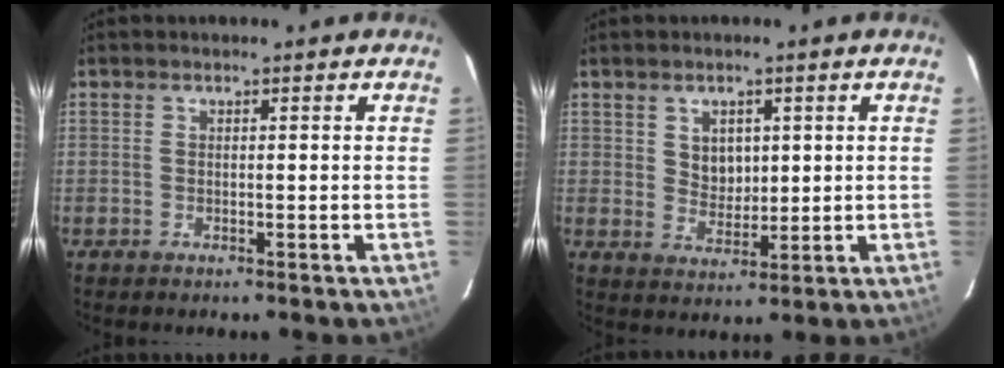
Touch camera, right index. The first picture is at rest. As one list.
[{"total": 4.6, "force": [1.5, 3.7, 2.3], "torque": [-0.033, 0.003, 0.033]}]